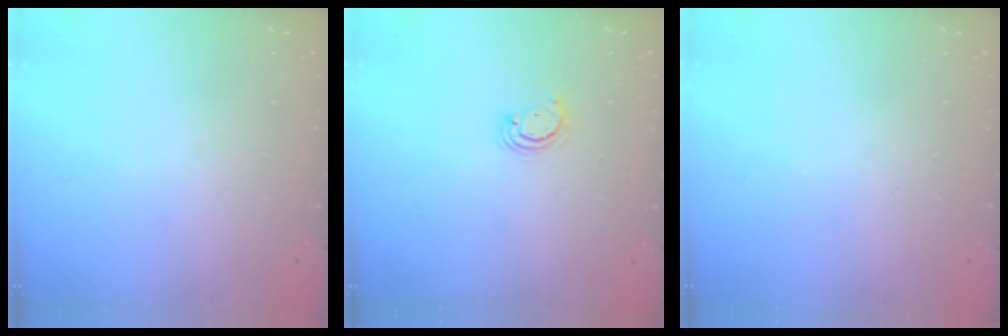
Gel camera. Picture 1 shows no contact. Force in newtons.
{"total": 3.0, "press": 3.0, "slide": 0.2}
{"total": 0.0}